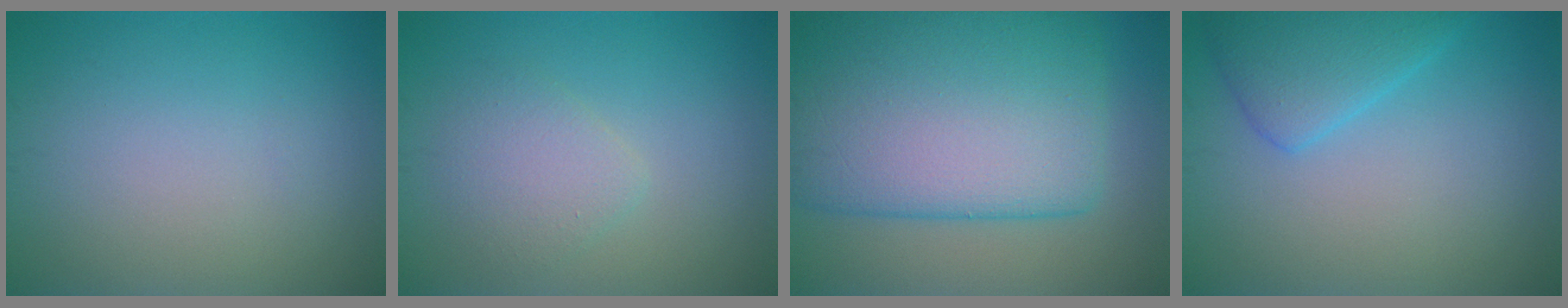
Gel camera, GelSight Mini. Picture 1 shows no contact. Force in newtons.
{"total": 2.4, "press": 2.4, "slide": 0.2}
{"total": 14.8, "press": 14.8, "slide": 0.4}
{"total": 3.8, "press": 3.8, "slide": 0.3}